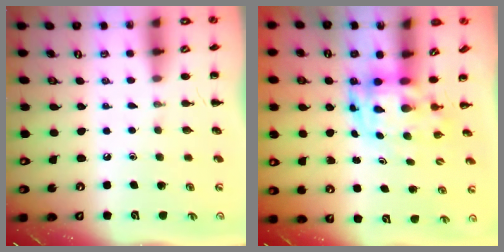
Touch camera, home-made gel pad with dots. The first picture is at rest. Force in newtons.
{"total": 3.8, "press": 3.7, "slide": 0.8}